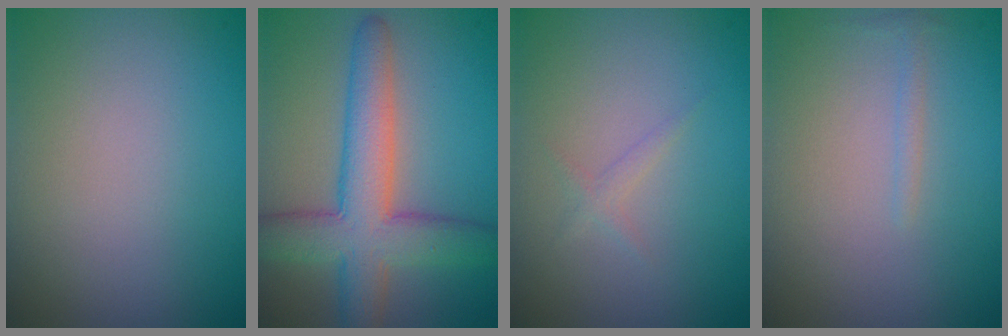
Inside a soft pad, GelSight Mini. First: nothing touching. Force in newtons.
{"total": 7.4, "press": 7.4, "slide": 0.2}
{"total": 0.8, "press": 0.8, "slide": 0.0}
{"total": 0.7, "press": 0.7, "slide": 0.0}